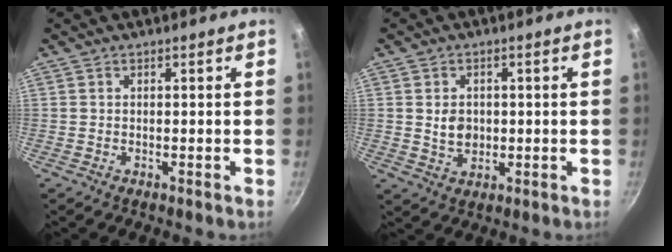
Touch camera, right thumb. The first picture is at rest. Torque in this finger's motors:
{"motor_torque": [-0.33, 0.48, 0.52, -0.20, 0.03]}